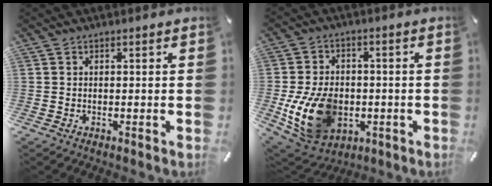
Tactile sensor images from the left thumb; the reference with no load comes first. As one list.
[{"total": 15.6, "force": [-3.4, 11.4, 10.0], "torque": [-0.218, 0.006, -0.060]}]